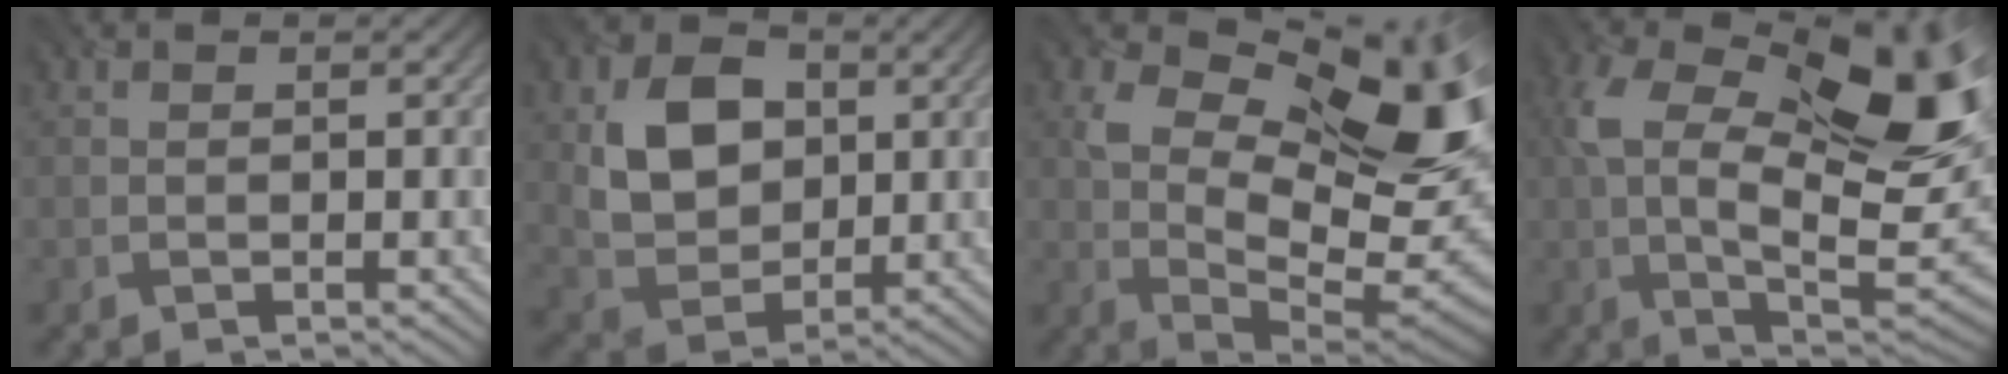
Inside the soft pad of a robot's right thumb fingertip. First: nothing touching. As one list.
[{"total": 9.1, "force": [2.0, 6.8, 5.7], "torque": [-0.128, -0.002, 0.037]}, {"total": 16.4, "force": [4.4, 8.5, 13.3], "torque": [-0.197, 0.007, 0.071]}, {"total": 17.5, "force": [3.5, 8.4, 15.0], "torque": [-0.266, 0.001, 0.056]}]